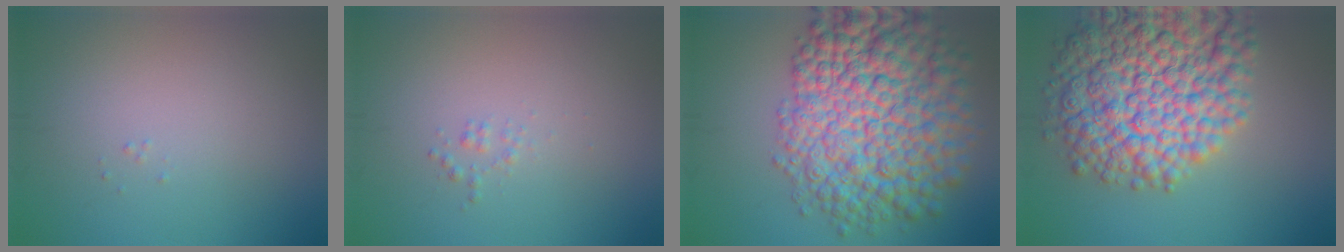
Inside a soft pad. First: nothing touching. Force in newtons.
{"total": 0.7, "press": 0.7, "slide": 0.0}
{"total": 13.8, "press": 13.8, "slide": 0.4}
{"total": 13.3, "press": 13.3, "slide": 0.5}